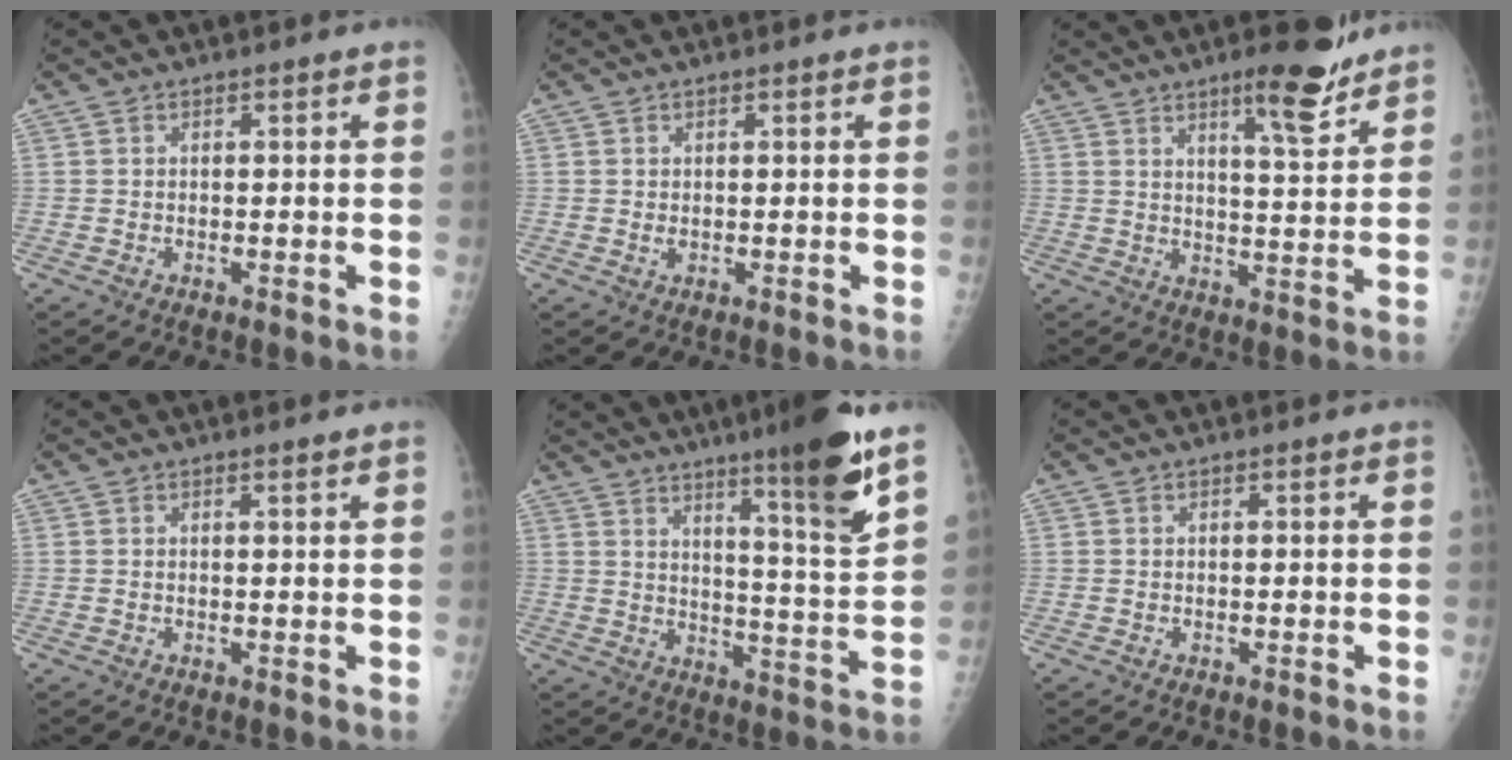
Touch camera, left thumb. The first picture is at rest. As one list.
[{"total": 1.0, "force": [0.5, 0.5, 0.8], "torque": [-0.012, -0.002, 0.012]}, {"total": 9.4, "force": [6.6, 1.8, 6.4], "torque": [-0.082, -0.046, 0.098]}, {"total": 0.9, "force": [0.7, -0.2, 0.6], "torque": [-0.015, -0.006, 0.014]}, {"total": 15.0, "force": [9.4, 0.8, 11.7], "torque": [-0.161, -0.063, 0.144]}, {"total": 0.0}]